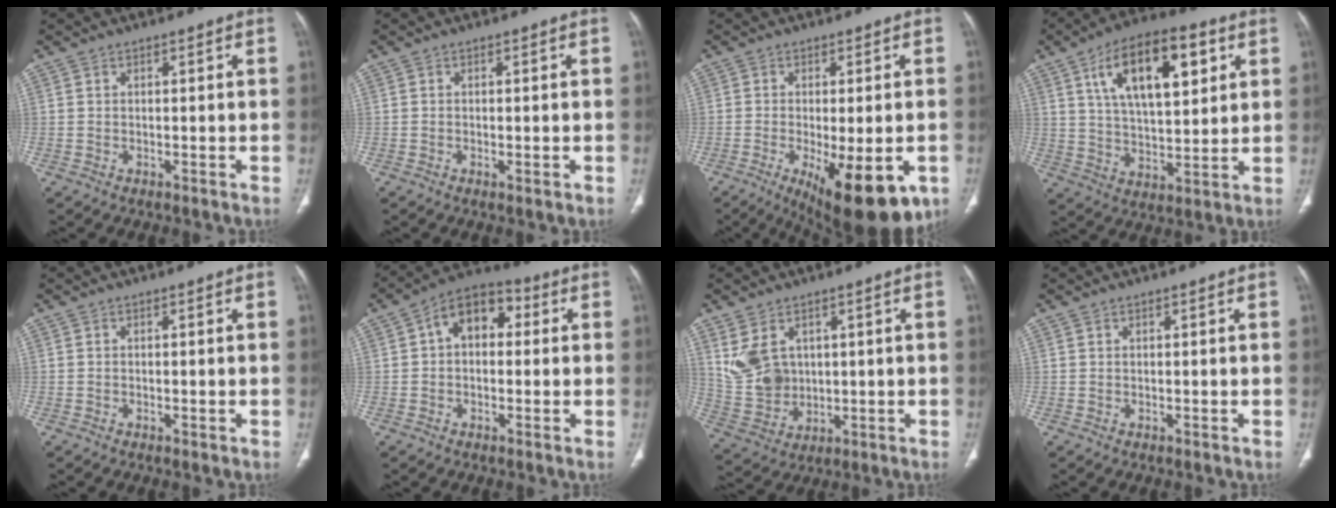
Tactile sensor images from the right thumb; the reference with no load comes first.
{"total": 1.1, "force": [-0.3, 0.3, 1.1], "torque": [-0.021, -0.005, -0.004]}
{"total": 16.7, "force": [-7.2, 6.1, 13.7], "torque": [-0.159, -0.010, -0.090]}
{"total": 18.6, "force": [7.4, 8.4, 14.9], "torque": [-0.217, -0.012, 0.124]}
{"total": 0.6, "force": [-0.2, 0.2, 0.5], "torque": [-0.010, -0.001, -0.002]}
{"total": 9.8, "force": [1.6, 6.6, 7.1], "torque": [-0.086, 0.031, 0.014]}
{"total": 9.1, "force": [3.2, 6.8, 5.2], "torque": [-0.097, -0.010, 0.086]}
{"total": 0.0}